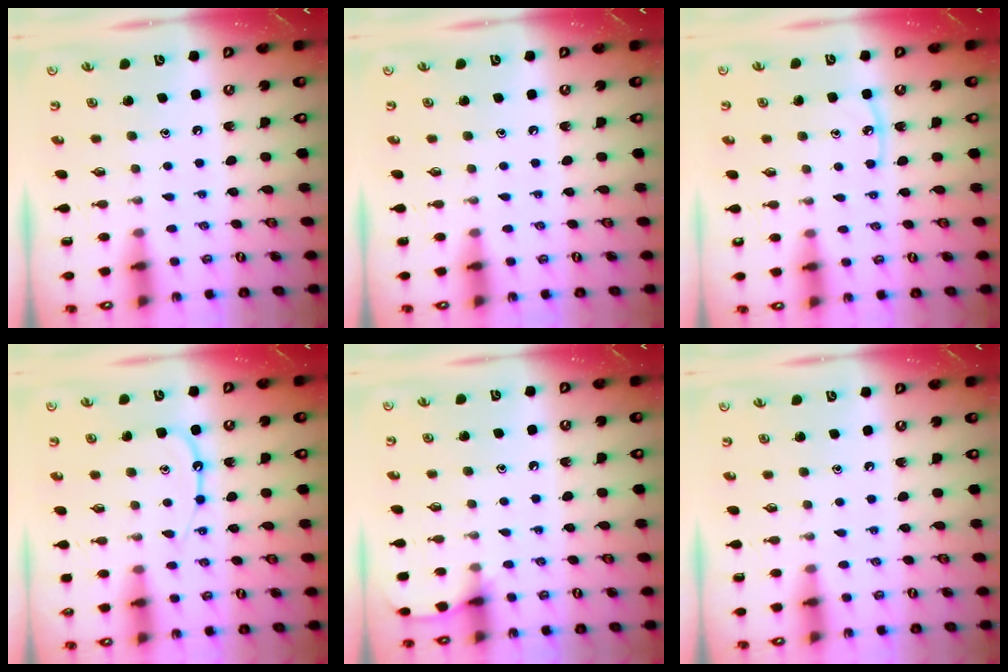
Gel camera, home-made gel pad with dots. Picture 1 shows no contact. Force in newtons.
{"total": 0.0}
{"total": 5.3, "press": 5.3, "slide": 0.3}
{"total": 10.8, "press": 10.7, "slide": 1.1}
{"total": 5.0, "press": 5.0, "slide": 0.7}
{"total": 0.0}